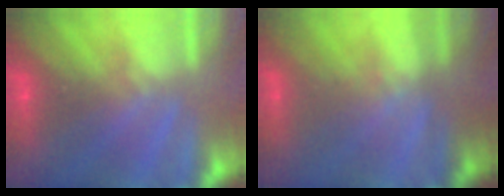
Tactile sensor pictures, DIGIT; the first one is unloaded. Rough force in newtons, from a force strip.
{"total": 1.3}